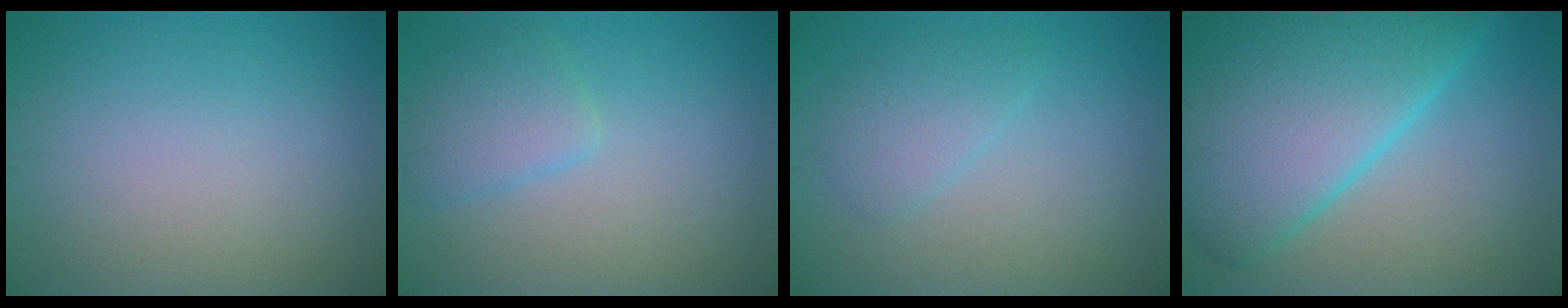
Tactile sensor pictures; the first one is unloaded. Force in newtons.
{"total": 2.6, "press": 2.6, "slide": 0.2}
{"total": 2.3, "press": 2.3, "slide": 0.2}
{"total": 13.6, "press": 13.6, "slide": 0.4}